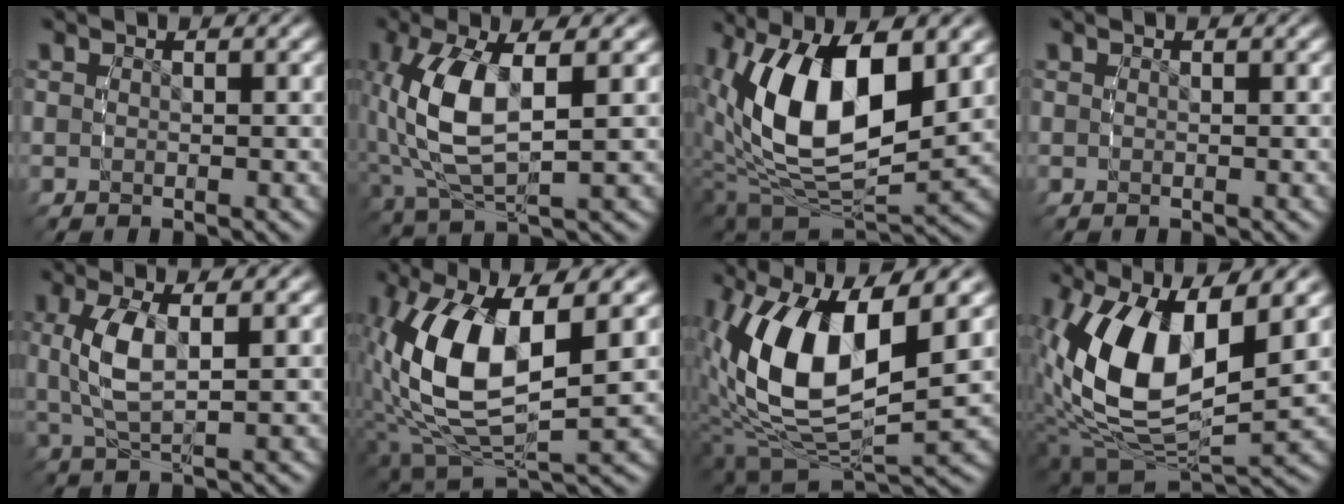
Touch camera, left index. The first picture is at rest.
{"total": 6.9, "force": [0.8, 2.9, 6.2], "torque": [-0.154, -0.012, 0.032]}
{"total": 12.7, "force": [1.2, 7.1, 10.4], "torque": [-0.216, -0.035, 0.047]}
{"total": 0.0}
{"total": 4.2, "force": [1.1, 1.4, 3.8], "torque": [-0.098, -0.005, 0.030]}
{"total": 11.7, "force": [0.6, 6.2, 9.9], "torque": [-0.220, -0.033, 0.042]}
{"total": 12.9, "force": [0.7, 7.4, 10.6], "torque": [-0.224, -0.035, 0.038]}
{"total": 11.6, "force": [0.4, 6.7, 9.5], "torque": [-0.213, -0.041, 0.036]}